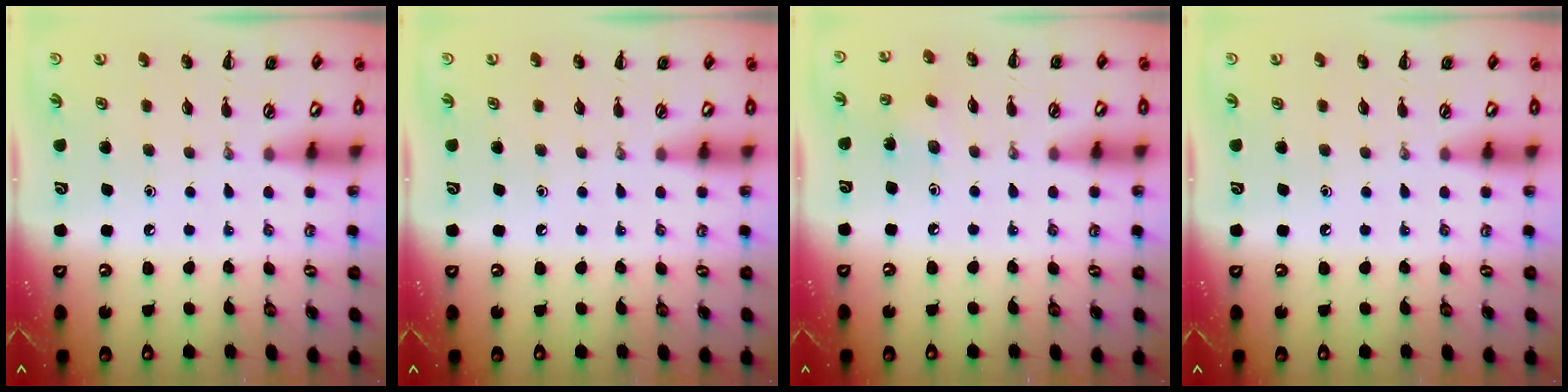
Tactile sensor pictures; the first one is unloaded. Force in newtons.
{"total": 0.0}
{"total": 2.0, "press": 1.9, "slide": 0.6}
{"total": 0.0}